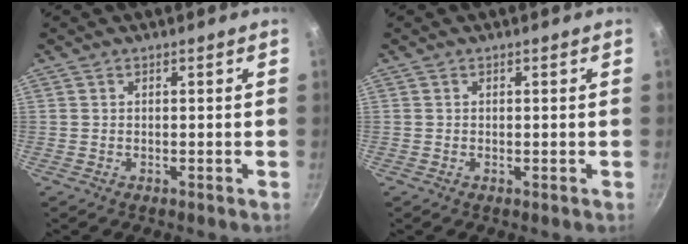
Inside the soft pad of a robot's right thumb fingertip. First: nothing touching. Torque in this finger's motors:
{"motor_torque": [0.14, 0.02, 0.28, -0.25, -0.02]}